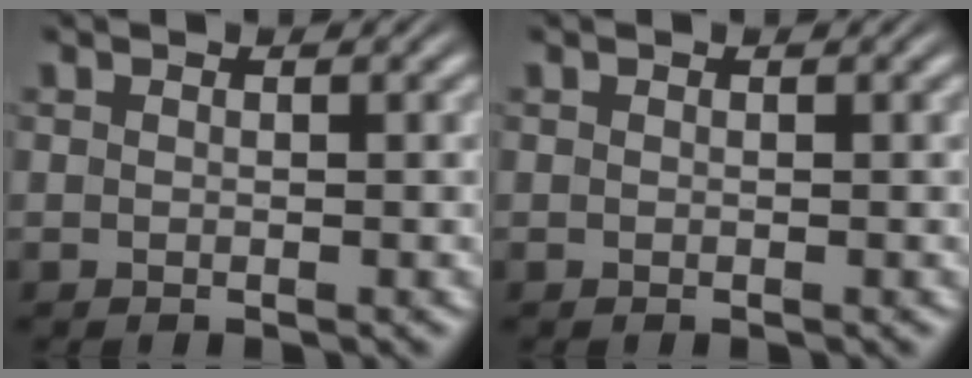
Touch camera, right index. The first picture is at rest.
{"total": 0.0}